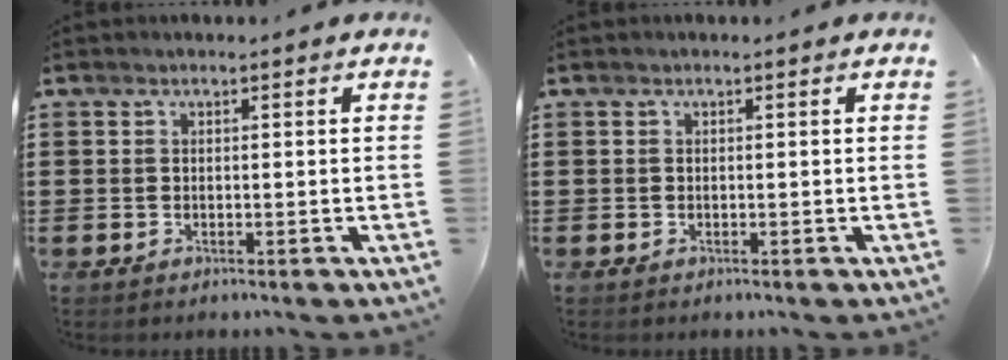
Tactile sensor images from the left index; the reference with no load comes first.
{"total": 0.0}